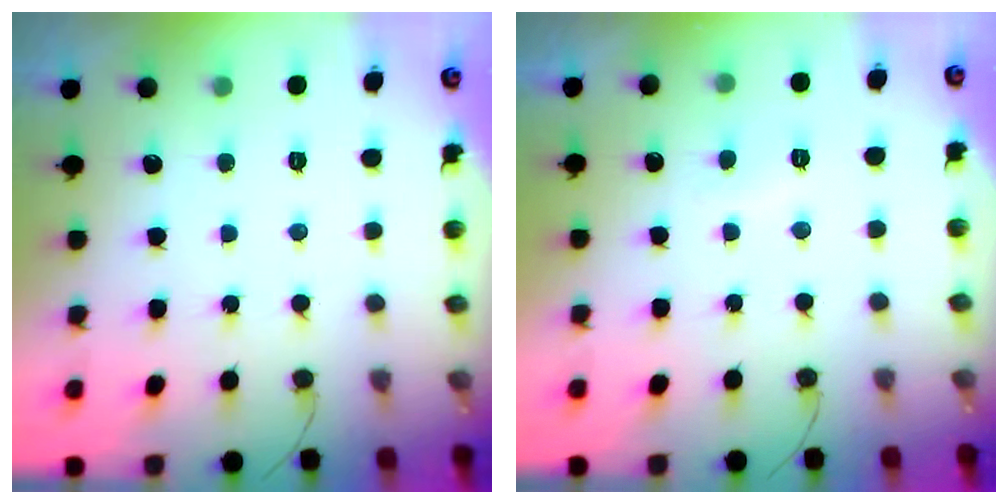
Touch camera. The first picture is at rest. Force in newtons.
{"total": 2.0, "press": 1.9, "slide": 0.6}